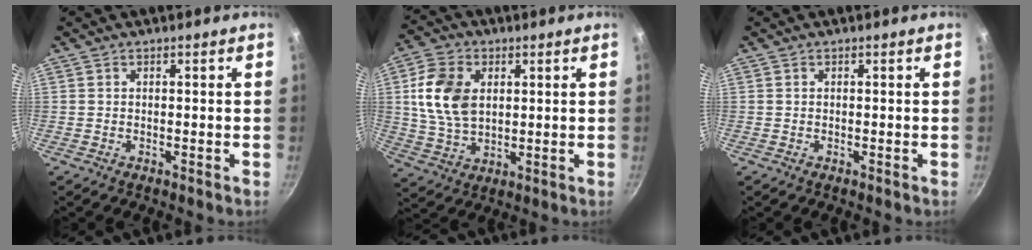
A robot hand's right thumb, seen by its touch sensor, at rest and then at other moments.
{"total": 12.0, "force": [2.4, 8.2, 8.5], "torque": [-0.146, -0.006, 0.046]}
{"total": 0.0}